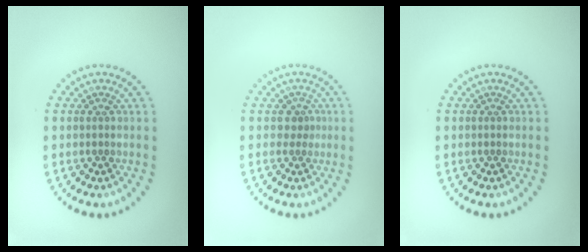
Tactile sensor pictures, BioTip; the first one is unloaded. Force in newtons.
{"total": 1.1, "press": 0.6, "slide": 0.9}
{"total": 0.0}